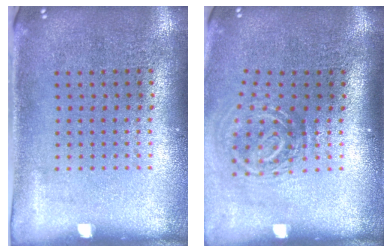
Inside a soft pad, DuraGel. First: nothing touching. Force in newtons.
{"total": 1.9, "press": 1.2, "slide": 1.4}